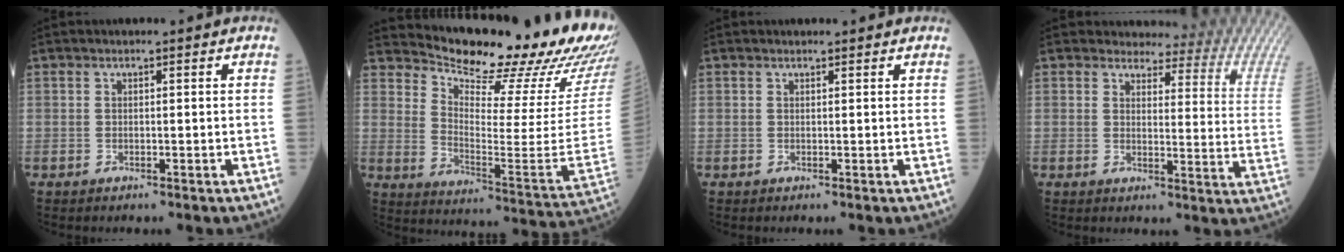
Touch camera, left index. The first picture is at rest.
{"total": 24.4, "force": [22.8, 0.9, 8.6], "torque": [-0.151, -0.139, 0.290]}
{"total": 1.4, "force": [1.4, 0.4, 0.3], "torque": [-0.010, 0.006, 0.013]}
{"total": 18.5, "force": [17.7, 1.8, 5.3], "torque": [-0.046, -0.118, 0.170]}